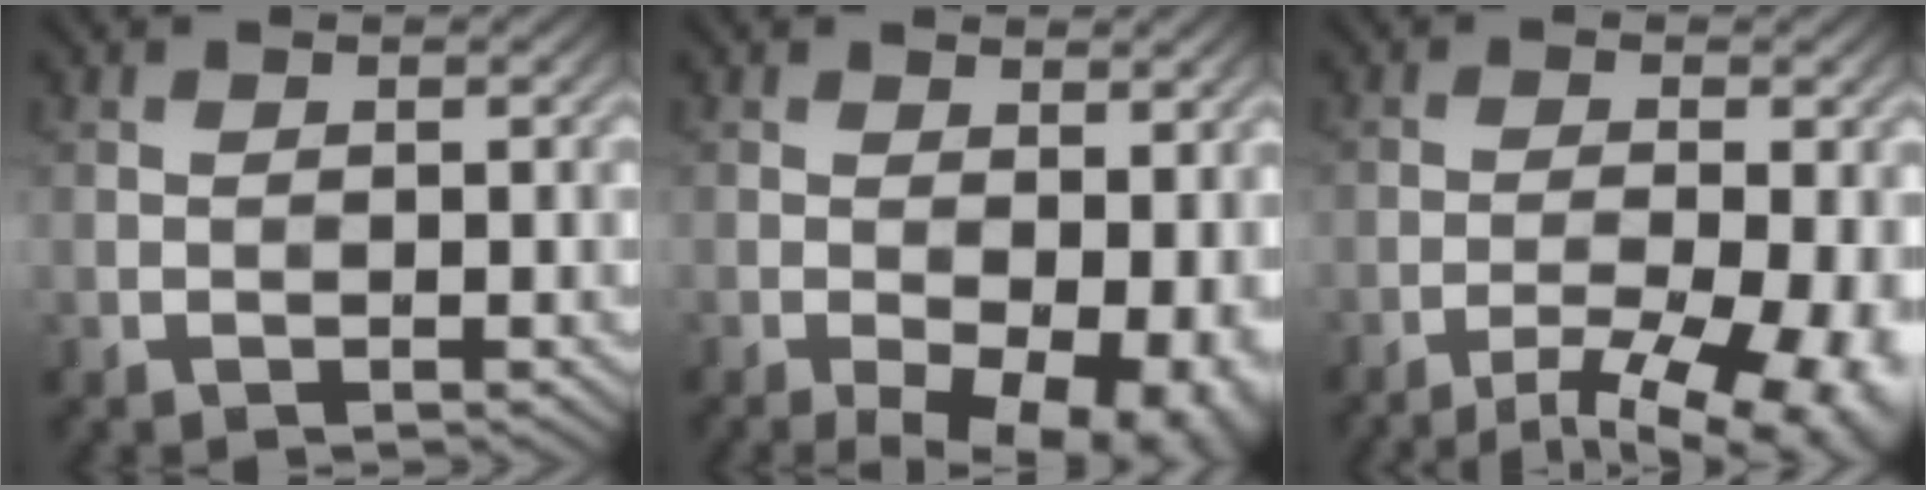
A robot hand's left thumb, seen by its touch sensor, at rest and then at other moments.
{"total": 9.9, "force": [-2.5, 5.1, 8.1], "torque": [-0.114, -0.017, -0.025]}
{"total": 11.1, "force": [-7.0, 3.3, 8.0], "torque": [-0.117, -0.016, -0.080]}